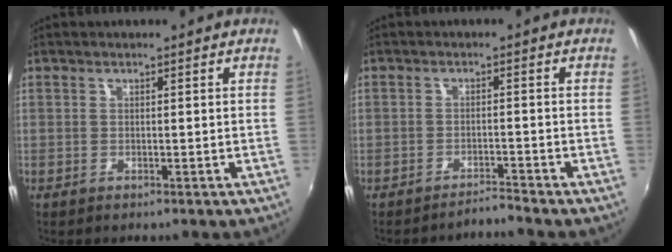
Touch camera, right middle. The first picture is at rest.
{"total": 2.3, "force": [-2.1, -0.9, -0.3], "torque": [-0.002, 0.002, -0.035]}